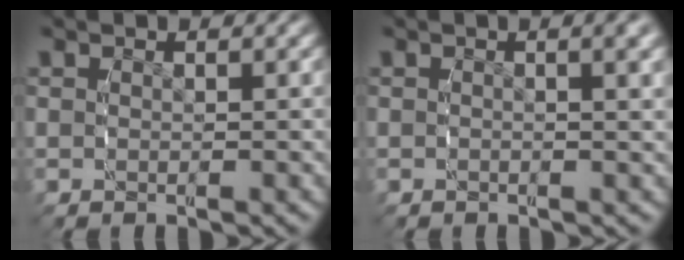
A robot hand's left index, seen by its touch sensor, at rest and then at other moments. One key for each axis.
{"total": 1.1, "fx": 0.1, "fy": -0.3, "fz": 1.0, "tx": -0.013, "ty": 0.000, "tz": 0.001}